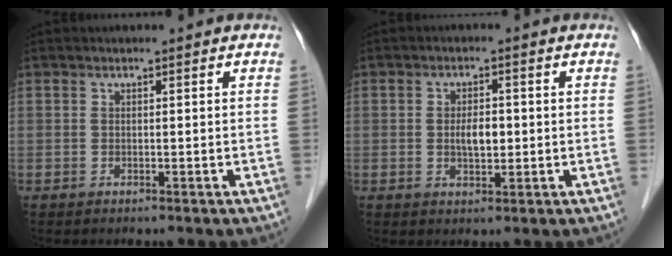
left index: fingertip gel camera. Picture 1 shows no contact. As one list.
[{"total": 3.3, "force": [-0.1, 1.5, 3.0], "torque": [-0.053, 0.001, 0.001]}]